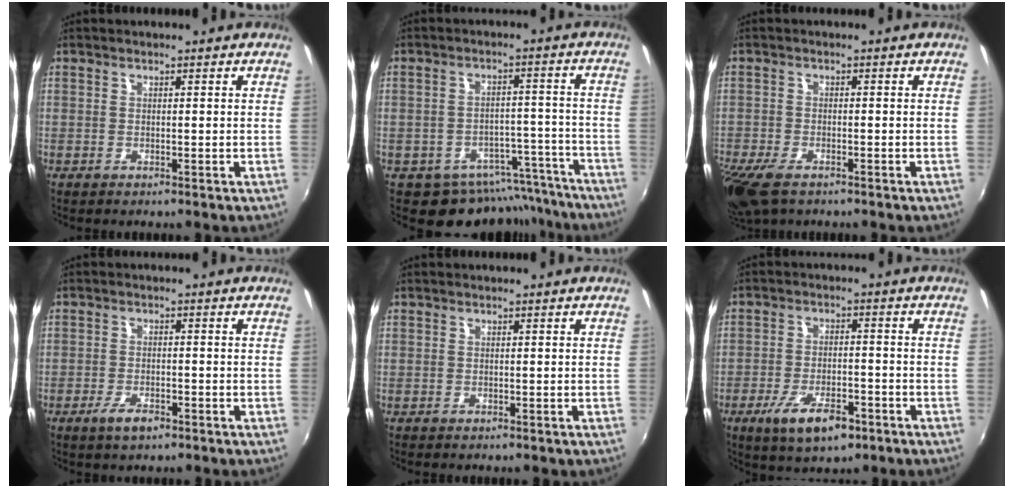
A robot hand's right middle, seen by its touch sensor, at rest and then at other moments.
{"total": 12.0, "force": [-10.4, 5.6, 1.9], "torque": [-0.025, 0.037, -0.122]}
{"total": 8.1, "force": [-5.7, 3.1, 4.8], "torque": [-0.125, -0.032, -0.110]}
{"total": 3.6, "force": [-2.3, 1.4, 2.4], "torque": [-0.055, -0.007, -0.045]}
{"total": 0.7, "force": [-0.2, 0.6, -0.1], "torque": [0.000, -0.002, -0.002]}
{"total": 9.3, "force": [-5.3, 3.8, 6.7], "torque": [-0.143, -0.017, -0.085]}